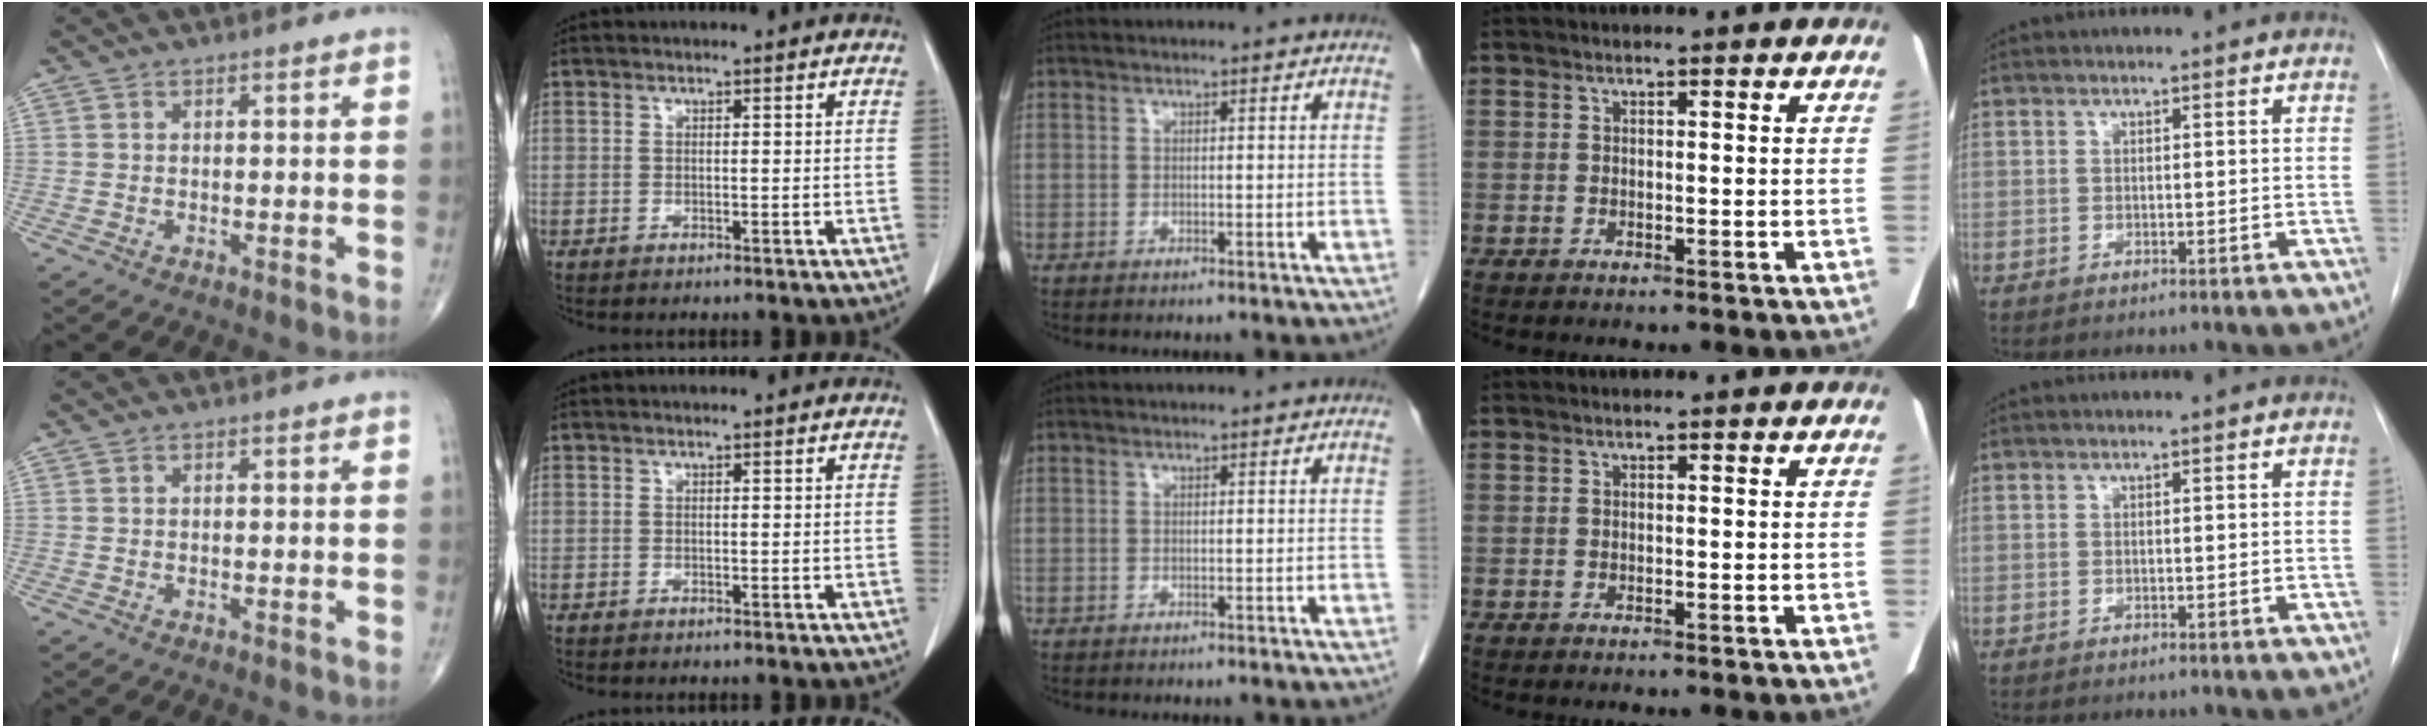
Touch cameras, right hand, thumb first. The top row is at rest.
{}